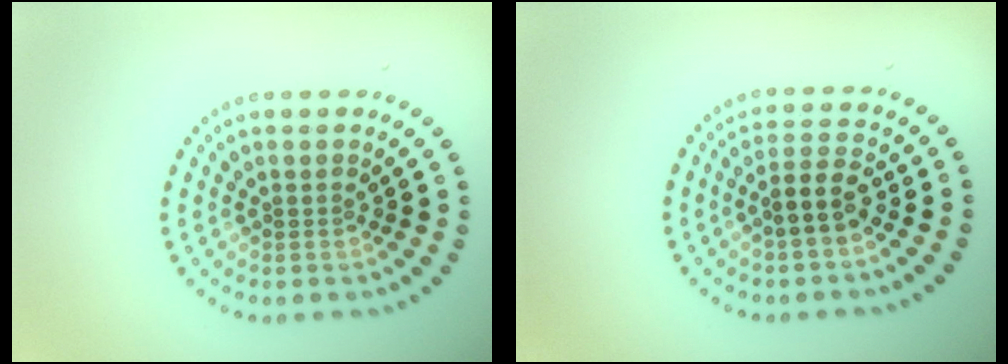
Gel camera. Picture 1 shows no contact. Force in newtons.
{"total": 2.8, "press": 2.5, "slide": 1.3}